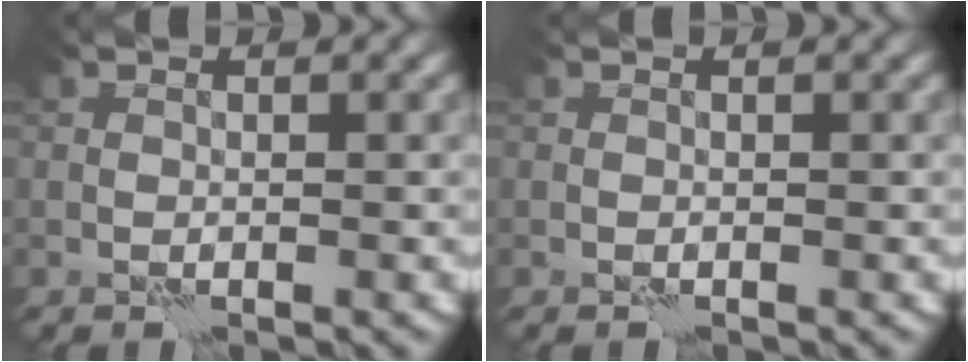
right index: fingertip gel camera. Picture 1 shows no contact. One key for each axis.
{"total": 0.0}